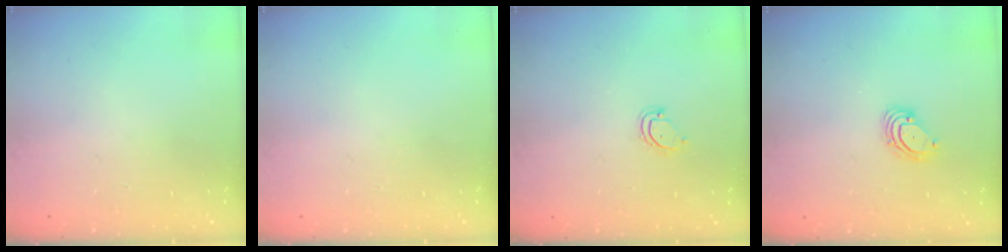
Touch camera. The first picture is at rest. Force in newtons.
{"total": 0.0}
{"total": 3.9, "press": 3.9, "slide": 0.2}
{"total": 3.6, "press": 3.6, "slide": 0.3}